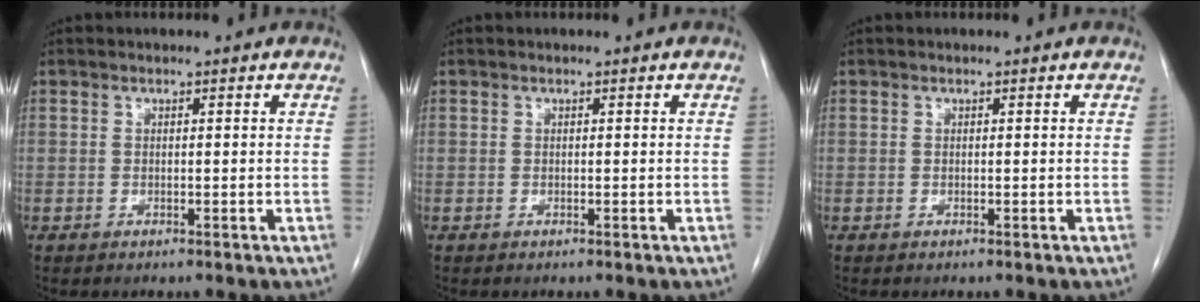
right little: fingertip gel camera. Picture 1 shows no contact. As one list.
[{"total": 0.0}, {"total": 0.0}]